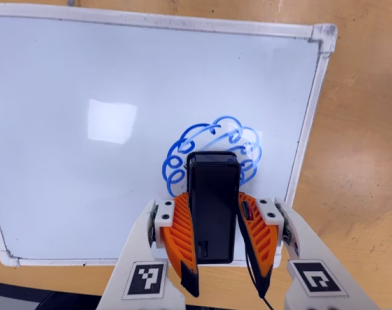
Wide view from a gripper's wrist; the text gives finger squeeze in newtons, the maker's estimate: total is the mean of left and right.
{"total": 10.8, "left": 10.7, "right": 10.9}